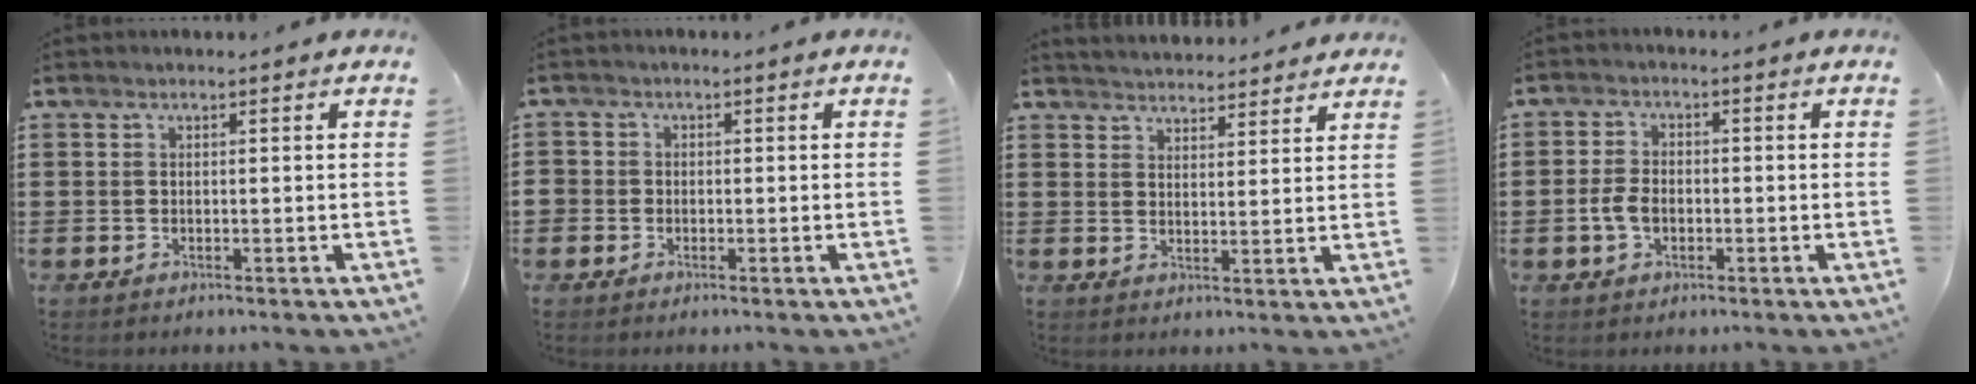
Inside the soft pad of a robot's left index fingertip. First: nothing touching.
{"total": 1.4, "force": [-0.5, 1.3, 0.0], "torque": [-0.007, 0.003, -0.015]}
{"total": 3.4, "force": [3.4, 0.0, 0.1], "torque": [-0.012, -0.016, 0.062]}
{"total": 3.9, "force": [-0.9, 2.5, 2.8], "torque": [-0.076, -0.003, -0.022]}